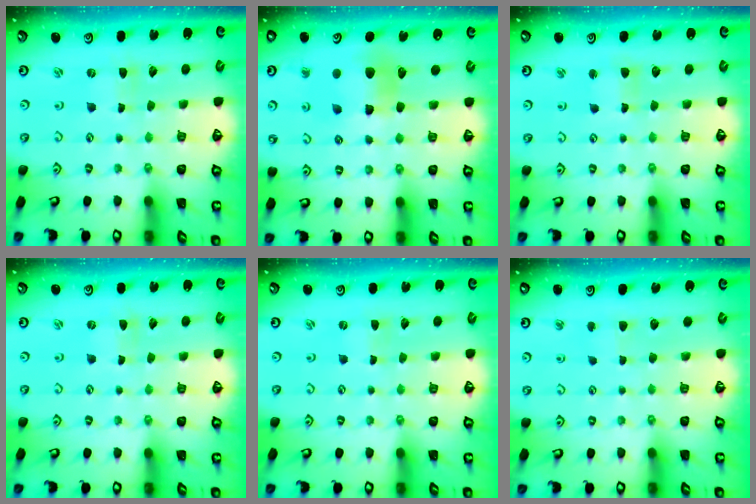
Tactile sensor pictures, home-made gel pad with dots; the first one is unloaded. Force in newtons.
{"total": 8.9, "press": 8.8, "slide": 1.2}
{"total": 2.2, "press": 2.1, "slide": 0.5}
{"total": 0.0}
{"total": 0.0}
{"total": 2.7, "press": 2.6, "slide": 0.4}